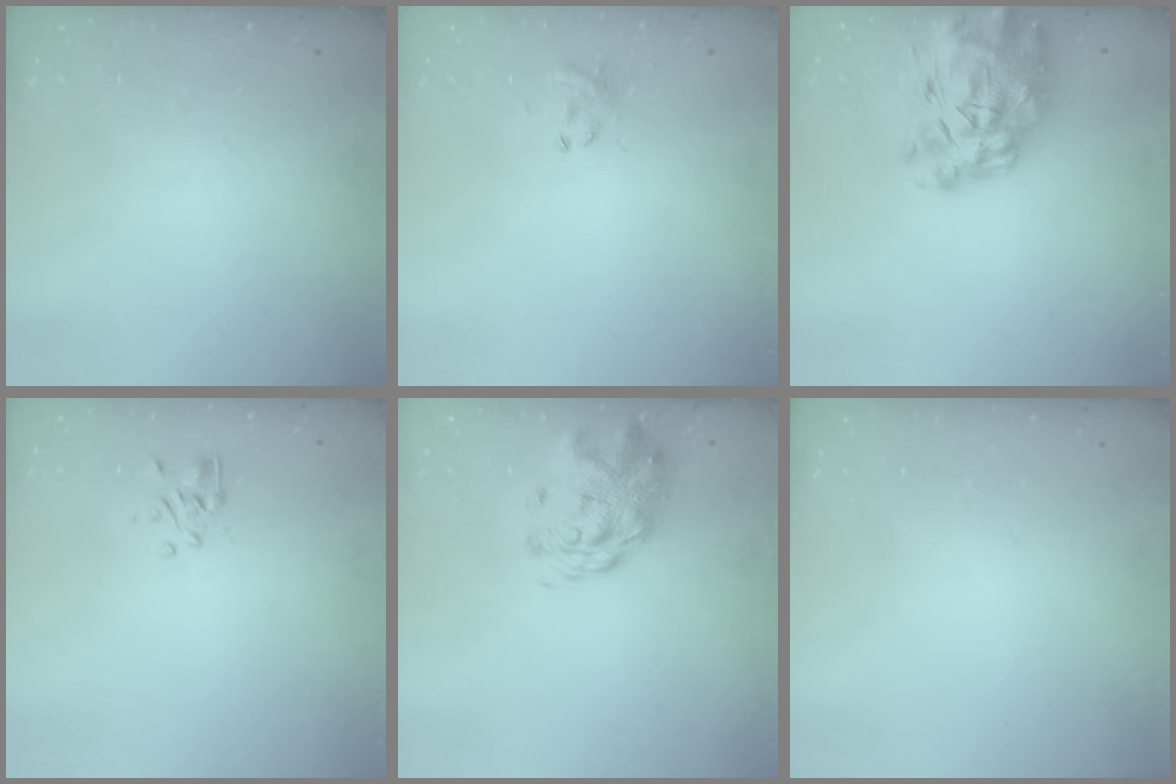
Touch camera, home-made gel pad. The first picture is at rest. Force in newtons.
{"total": 2.8, "press": 2.6, "slide": 1.0}
{"total": 17.4, "press": 16.1, "slide": 6.6}
{"total": 1.5, "press": 1.3, "slide": 0.7}
{"total": 2.9, "press": 2.7, "slide": 1.0}
{"total": 0.0}